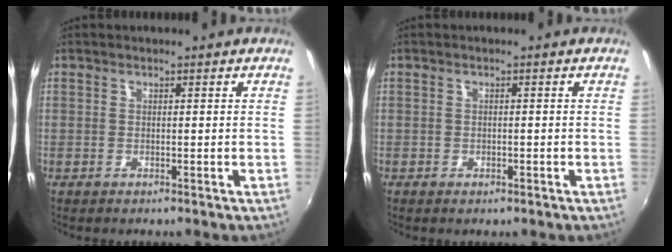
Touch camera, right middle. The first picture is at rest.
{"total": 1.3, "force": [-0.7, 1.0, 0.6], "torque": [-0.010, -0.003, -0.010]}